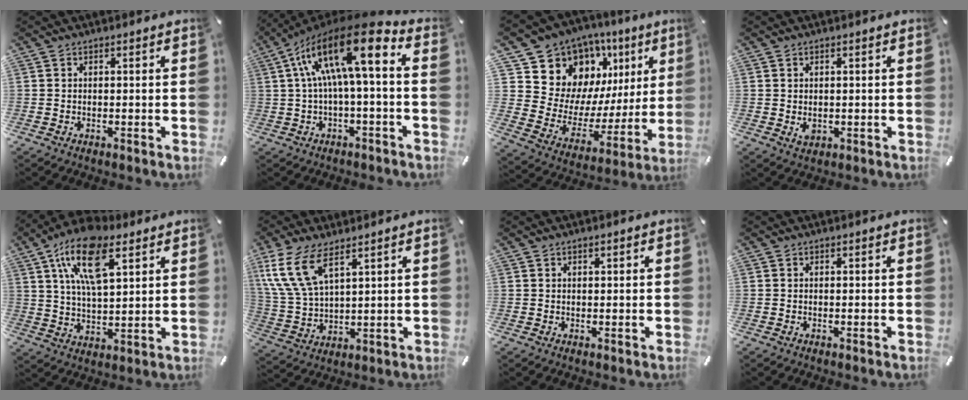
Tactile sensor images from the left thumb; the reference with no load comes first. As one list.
[{"total": 18.2, "force": [4.1, 5.8, 16.8], "torque": [-0.303, -0.022, 0.062]}, {"total": 14.9, "force": [10.0, 10.3, 3.9], "torque": [-0.071, -0.097, 0.189]}, {"total": 1.8, "force": [0.0, 1.5, 0.9], "torque": [-0.010, 0.000, 0.000]}, {"total": 16.3, "force": [8.6, 7.5, 11.6], "torque": [-0.230, -0.020, 0.147]}, {"total": 11.4, "force": [6.8, 5.2, 7.6], "torque": [-0.188, -0.018, 0.124]}, {"total": 0.5, "force": [0.4, 0.3, 0.0], "torque": [-0.001, 0.003, 0.007]}, {"total": 0.0}]